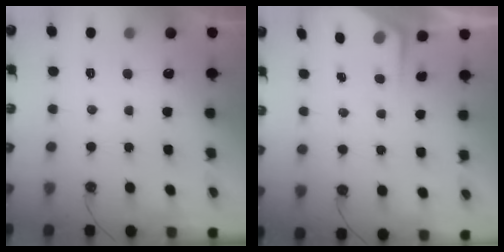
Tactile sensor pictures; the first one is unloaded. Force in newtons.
{"total": 2.8, "press": 2.8, "slide": 0.4}